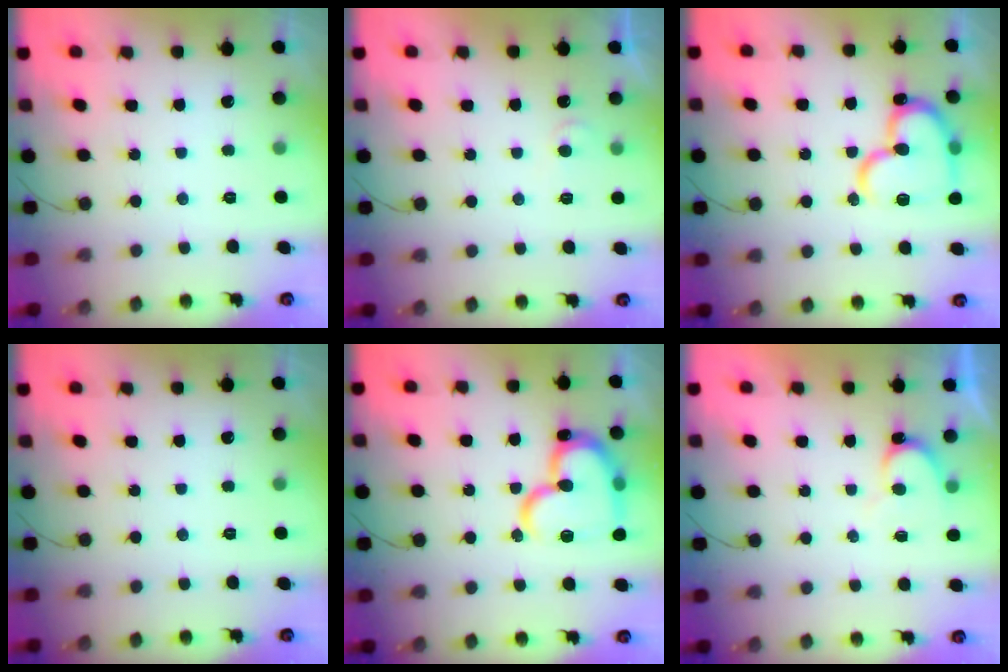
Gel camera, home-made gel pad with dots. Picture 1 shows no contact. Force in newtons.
{"total": 4.4, "press": 4.4, "slide": 0.5}
{"total": 19.1, "press": 19.0, "slide": 1.8}
{"total": 0.0}
{"total": 21.6, "press": 21.5, "slide": 2.3}
{"total": 5.8, "press": 5.8, "slide": 0.4}